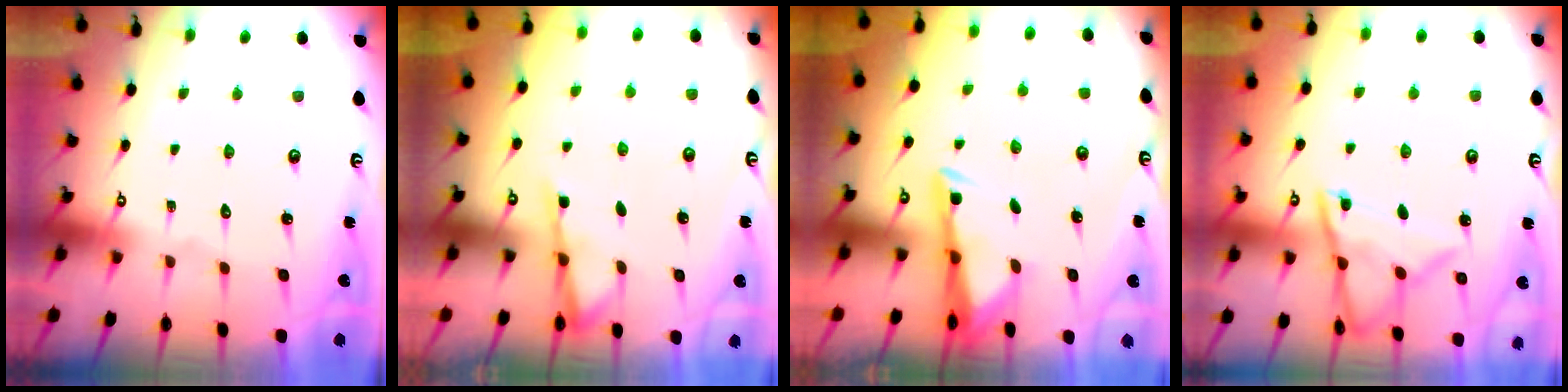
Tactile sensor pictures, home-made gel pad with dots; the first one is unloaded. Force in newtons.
{"total": 3.6, "press": 3.6, "slide": 0.4}
{"total": 3.4, "press": 3.2, "slide": 0.9}
{"total": 11.5, "press": 11.4, "slide": 0.9}